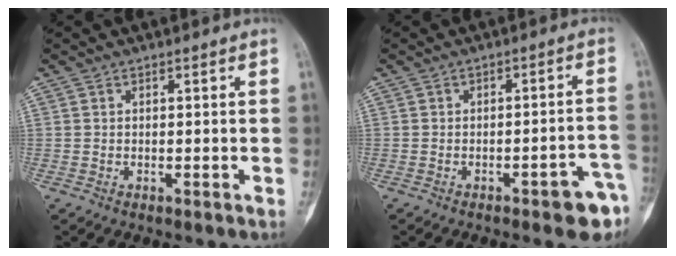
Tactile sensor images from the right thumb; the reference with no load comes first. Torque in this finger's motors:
{"motor_torque": [1.19, 0.95, 0.20, -0.43, 0.23]}